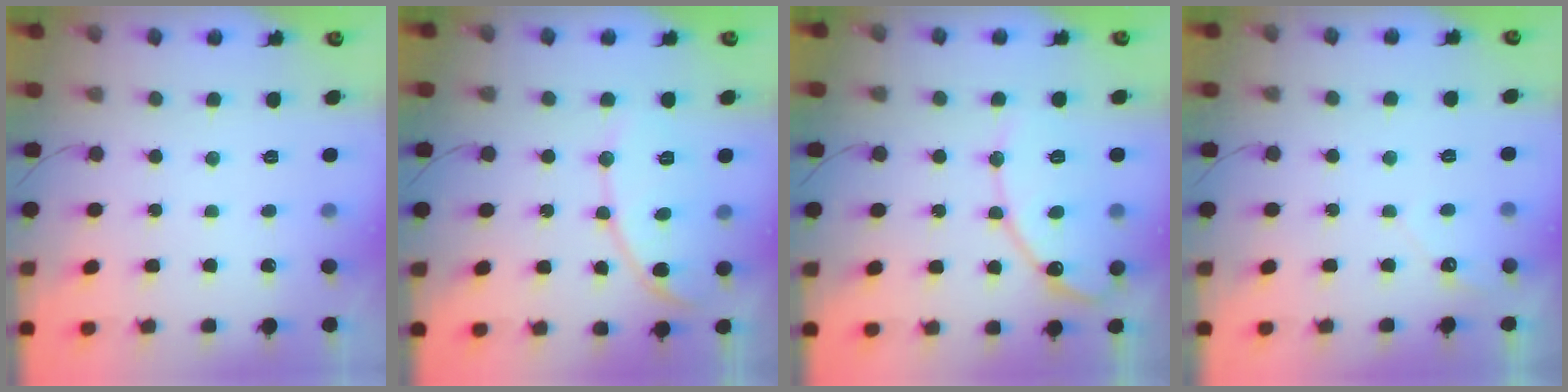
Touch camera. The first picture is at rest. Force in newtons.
{"total": 10.3, "press": 10.3, "slide": 0.5}
{"total": 13.9, "press": 13.9, "slide": 0.9}
{"total": 2.9, "press": 2.9, "slide": 0.1}